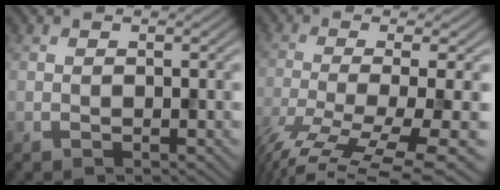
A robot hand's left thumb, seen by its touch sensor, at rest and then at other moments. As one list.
[{"total": 10.8, "force": [-6.2, 2.3, 8.6], "torque": [-0.164, -0.019, -0.092]}]